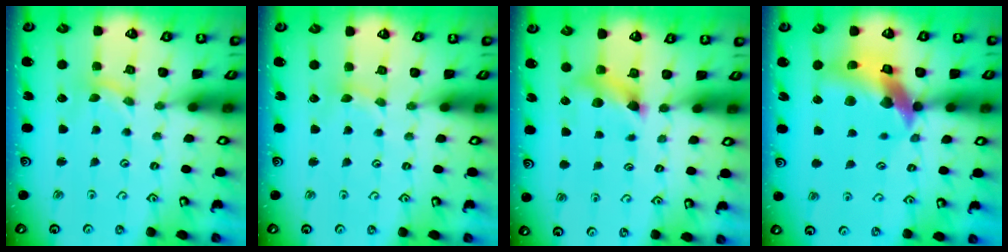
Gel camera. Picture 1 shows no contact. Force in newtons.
{"total": 1.0, "press": 1.0, "slide": 0.2}
{"total": 6.9, "press": 6.8, "slide": 0.7}
{"total": 15.2, "press": 15.0, "slide": 2.2}